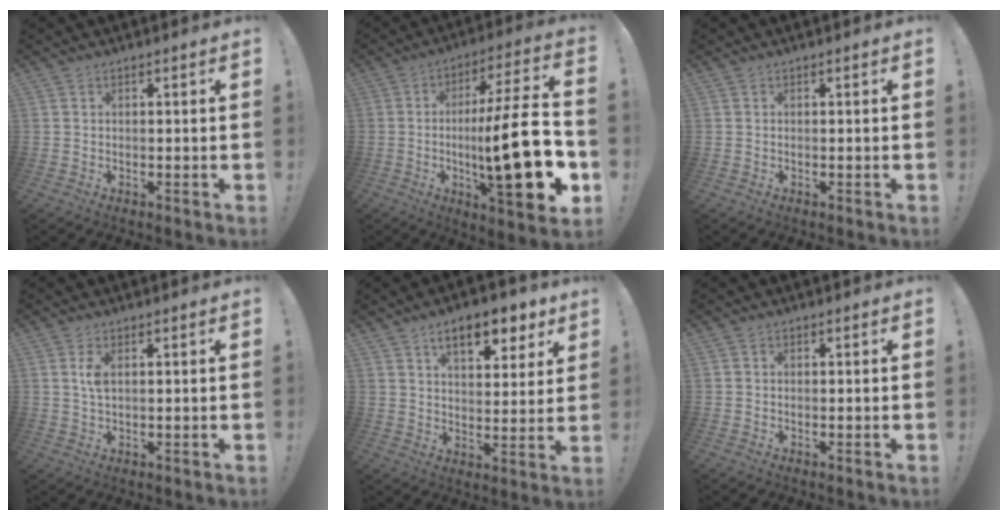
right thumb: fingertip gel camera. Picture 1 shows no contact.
{"total": 24.5, "force": [-3.6, 4.8, 23.8], "torque": [-0.395, 0.003, -0.061]}
{"total": 0.0}
{"total": 3.5, "force": [1.1, 1.2, 3.1], "torque": [-0.056, -0.005, 0.013]}
{"total": 11.8, "force": [6.8, 5.1, 8.1], "torque": [-0.109, -0.034, 0.115]}
{"total": 0.7, "force": [0.1, 0.7, 0.2], "torque": [0.002, 0.001, 0.000]}